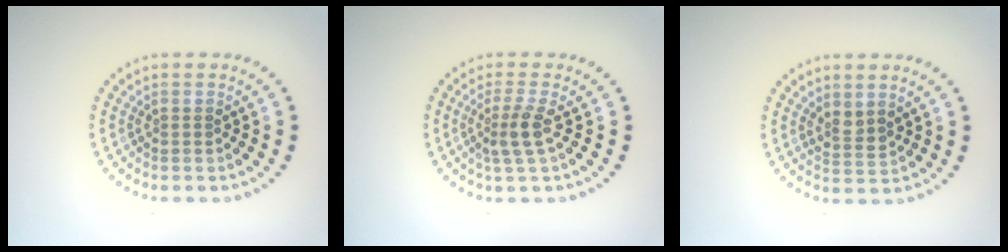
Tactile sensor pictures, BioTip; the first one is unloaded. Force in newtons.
{"total": 2.3, "press": 1.8, "slide": 1.4}
{"total": 1.6, "press": 1.3, "slide": 1.0}